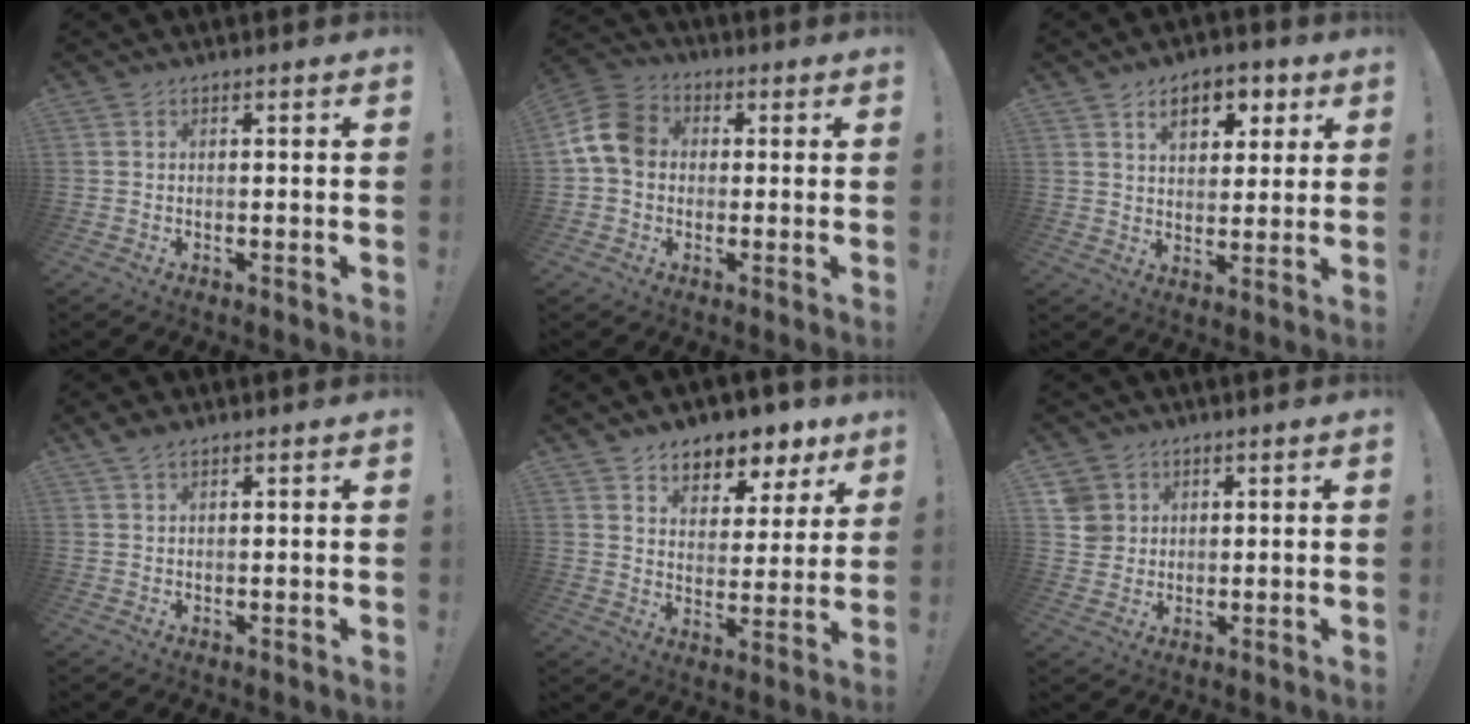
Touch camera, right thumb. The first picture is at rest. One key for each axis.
{"total": 11.5, "fx": 1.1, "fy": 9.0, "fz": 7.1, "tx": -0.137, "ty": 0.018, "tz": 0.027}
{"total": 9.4, "fx": 4.7, "fy": 5.9, "fz": 5.6, "tx": -0.078, "ty": -0.015, "tz": 0.082}
{"total": 2.7, "fx": 1.9, "fy": 1.1, "fz": 1.5, "tx": -0.025, "ty": -0.005, "tz": 0.036}
{"total": 7.9, "fx": 6.2, "fy": 4.6, "fz": 1.8, "tx": -0.019, "ty": -0.057, "tz": 0.115}
{"total": 5.3, "fx": 2.2, "fy": 4.8, "fz": 0.8, "tx": -0.010, "ty": -0.007, "tz": 0.046}